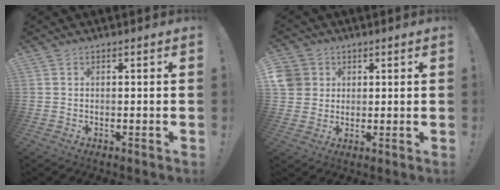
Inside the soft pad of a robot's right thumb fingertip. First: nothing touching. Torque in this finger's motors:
{"motor_torque": [-0.14, 0.26, 0.27, -0.04, 0.00]}